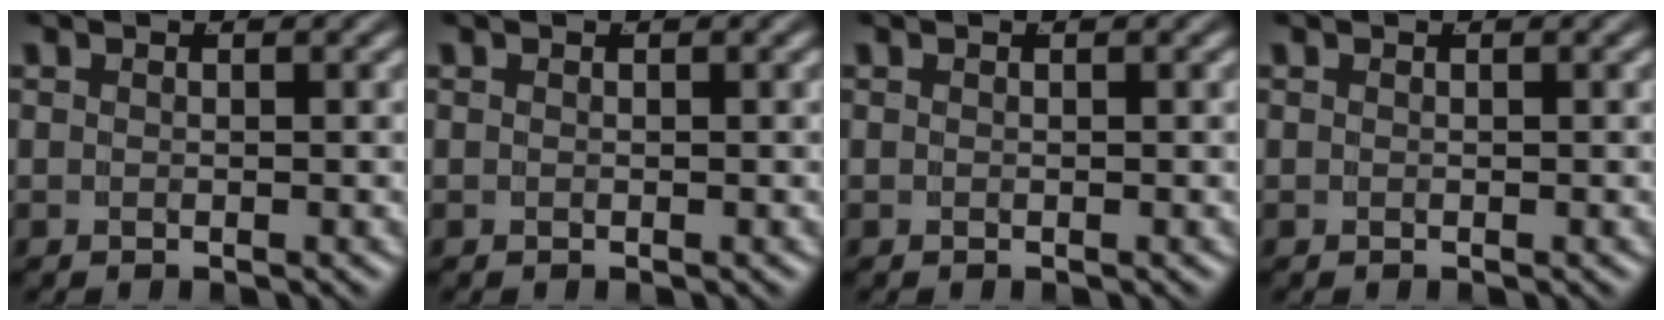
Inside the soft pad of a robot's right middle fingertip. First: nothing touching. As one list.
[{"total": 0.0}, {"total": 0.0}, {"total": 0.0}]